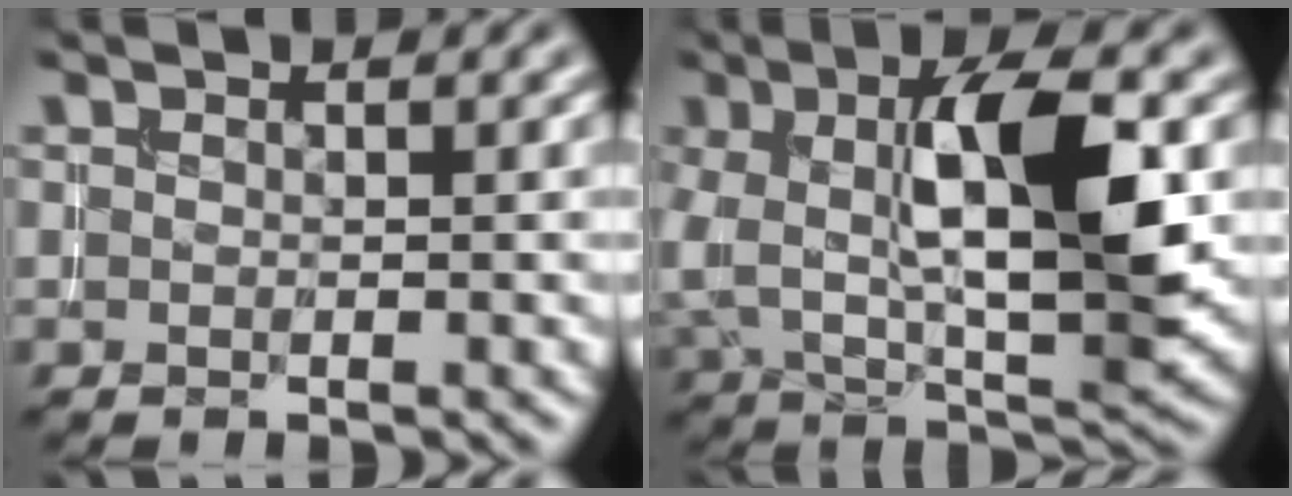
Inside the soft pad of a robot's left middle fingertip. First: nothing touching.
{"total": 10.4, "force": [1.0, 4.2, 9.5], "torque": [-0.150, 0.008, 0.014]}